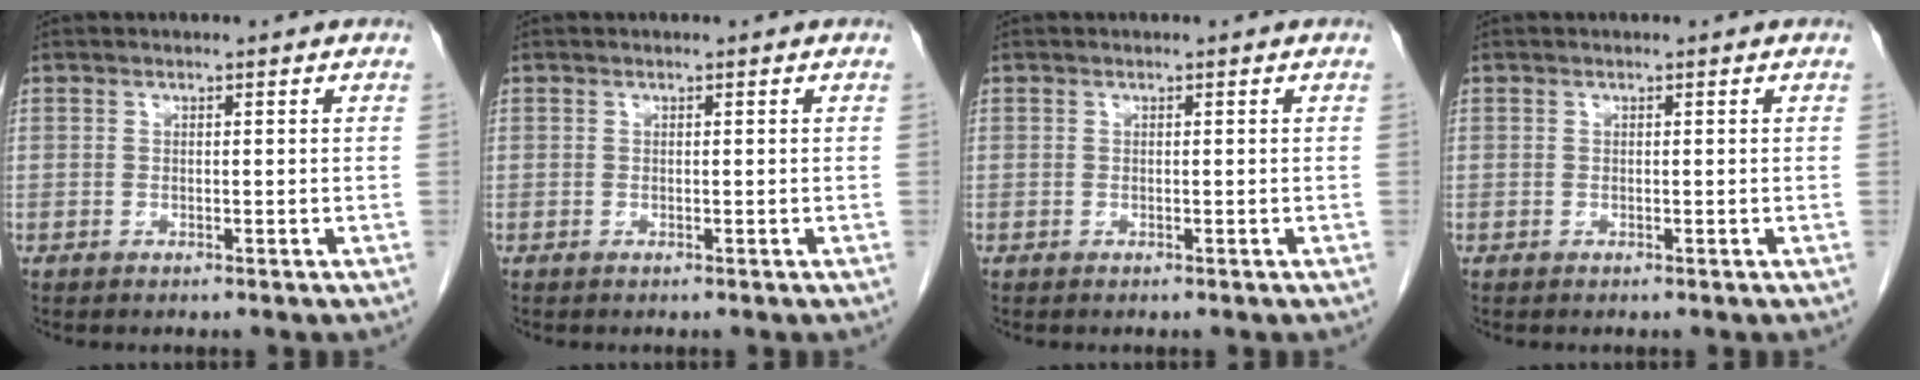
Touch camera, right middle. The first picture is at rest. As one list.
[{"total": 0.0}, {"total": 0.0}, {"total": 0.0}]